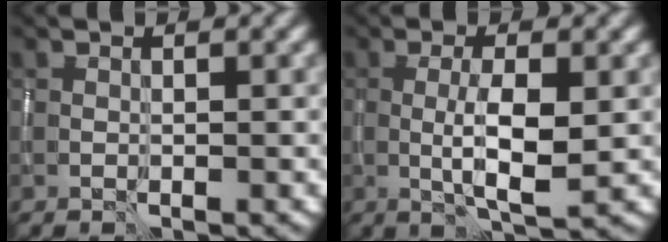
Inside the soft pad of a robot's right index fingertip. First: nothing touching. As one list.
[{"total": 4.2, "force": [-0.5, 0.9, 4.1], "torque": [-0.076, -0.002, -0.008]}]